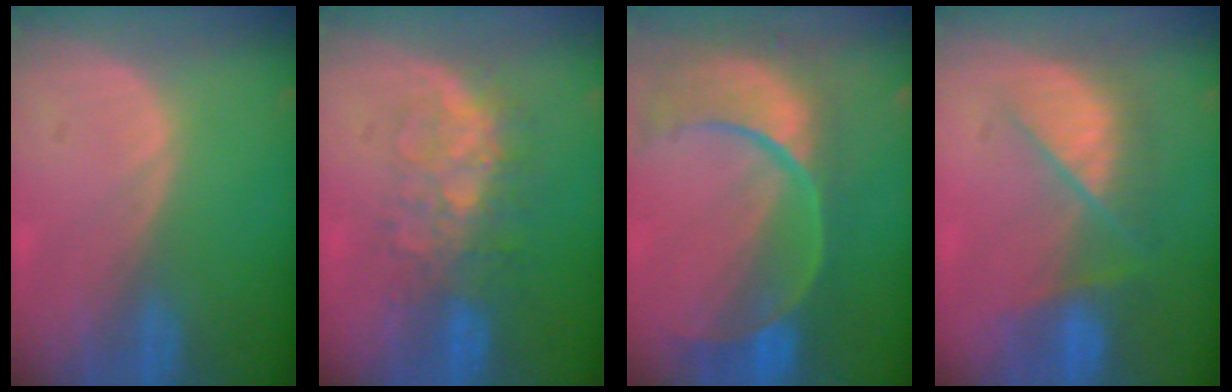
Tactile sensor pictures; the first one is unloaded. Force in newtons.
{"total": 8.0, "press": 7.3, "slide": 3.2}
{"total": 12.3, "press": 9.9, "slide": 7.3}
{"total": 7.3, "press": 7.3, "slide": 0.3}